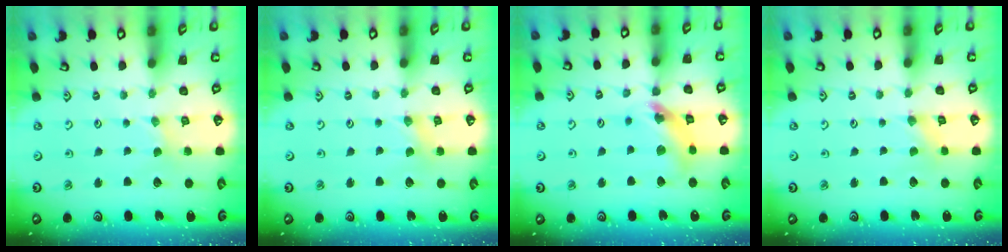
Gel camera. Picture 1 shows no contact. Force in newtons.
{"total": 0.8, "press": 0.8, "slide": 0.1}
{"total": 12.6, "press": 12.5, "slide": 1.7}
{"total": 0.0}